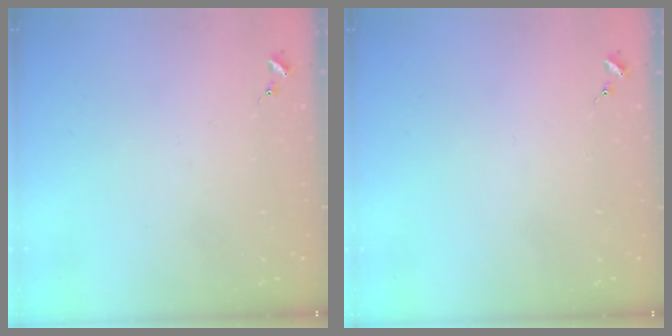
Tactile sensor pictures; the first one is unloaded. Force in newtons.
{"total": 0.0}